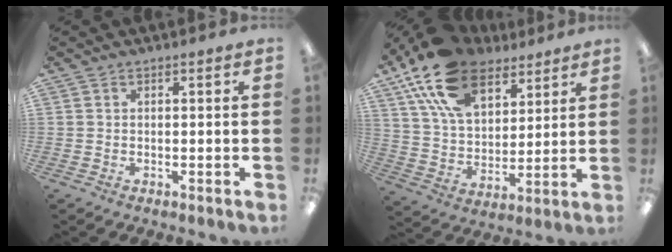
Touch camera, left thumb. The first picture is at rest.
{"total": 19.3, "force": [12.0, 11.0, 10.4], "torque": [-0.192, -0.044, 0.219]}